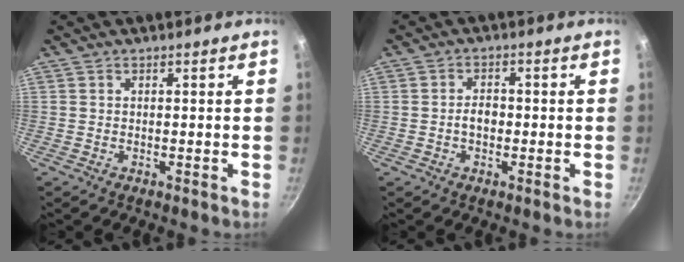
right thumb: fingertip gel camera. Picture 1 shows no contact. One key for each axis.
{"total": 2.9, "fx": -0.6, "fy": 2.0, "fz": 2.0, "tx": -0.019, "ty": 0.013, "tz": -0.010}